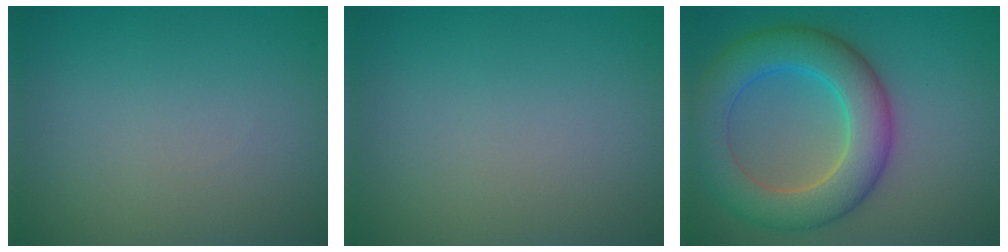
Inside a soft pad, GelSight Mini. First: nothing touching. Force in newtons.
{"total": 0.0}
{"total": 7.9, "press": 7.9, "slide": 0.3}